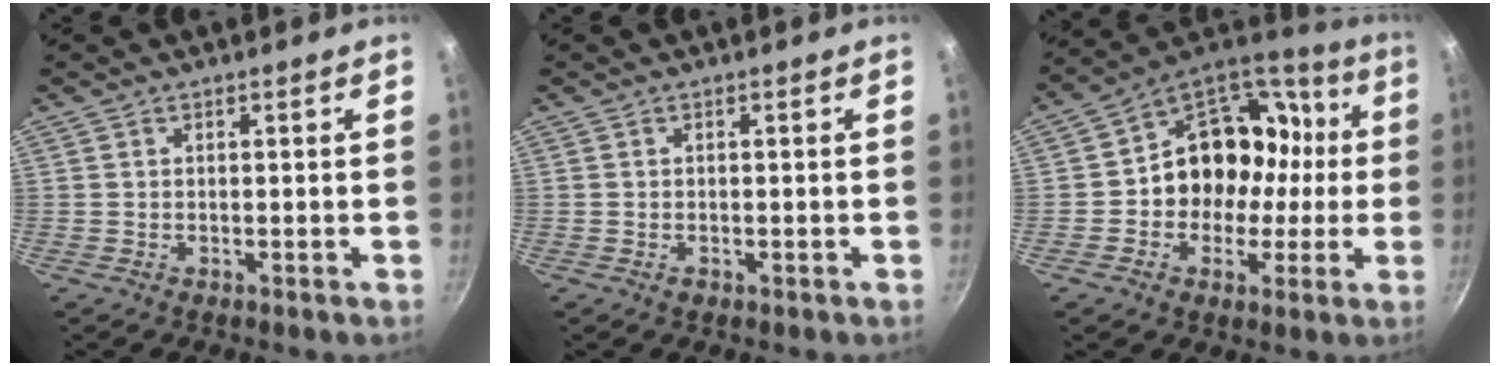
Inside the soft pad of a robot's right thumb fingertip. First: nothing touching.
{"total": 0.7, "force": [-0.3, 0.5, 0.4], "torque": [-0.005, 0.000, -0.005]}
{"total": 18.4, "force": [-0.5, 15.7, 9.6], "torque": [-0.099, 0.055, -0.013]}